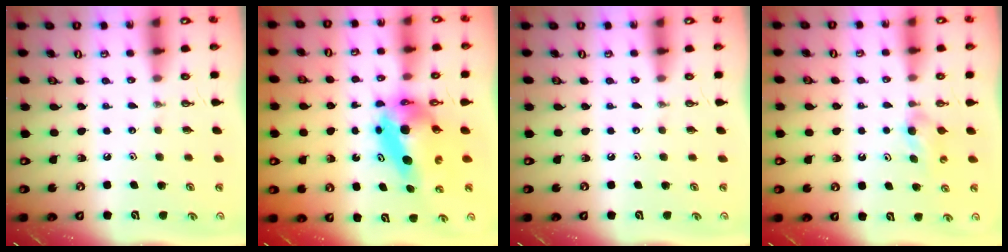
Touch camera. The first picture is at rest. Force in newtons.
{"total": 7.2, "press": 7.2, "slide": 0.3}
{"total": 0.0}
{"total": 3.3, "press": 3.3, "slide": 0.6}